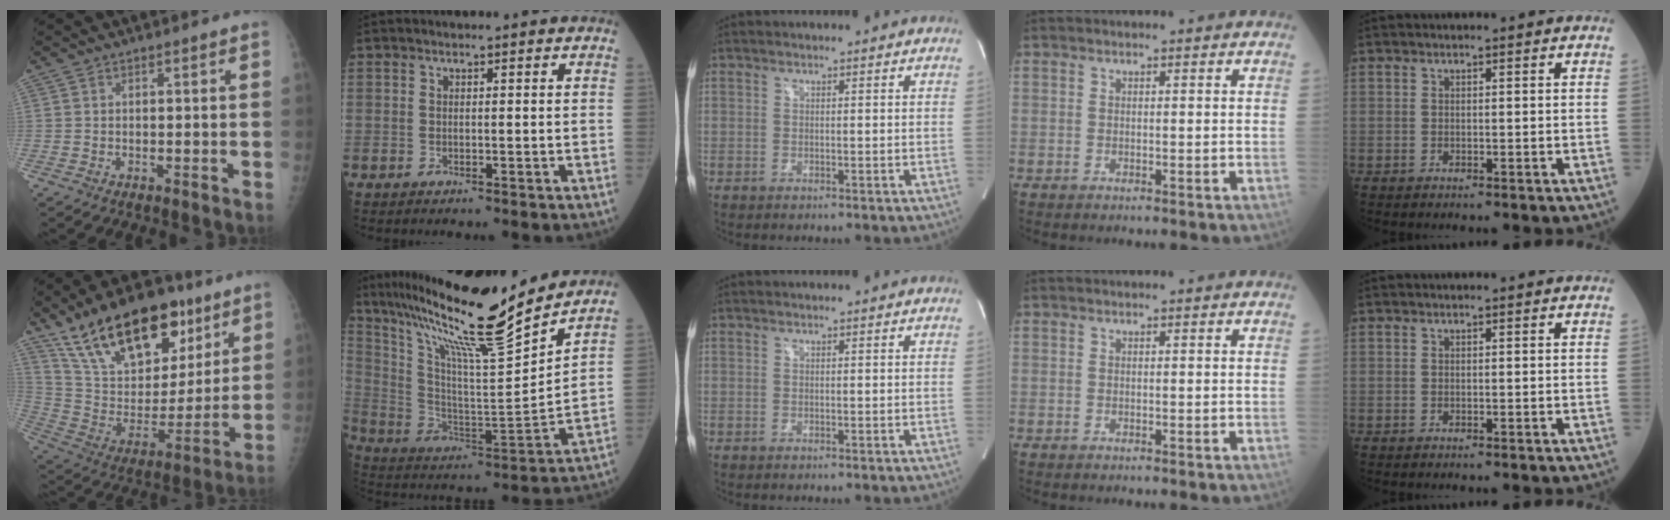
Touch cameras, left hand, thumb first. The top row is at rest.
{"thumb": {"total": 25.9, "force": [16.3, 12.7, 15.7], "torque": [-0.226, -0.043, 0.284]}, "index": {"total": 22.1, "force": [18.2, -0.4, 12.5], "torque": [-0.221, -0.025, 0.304]}}